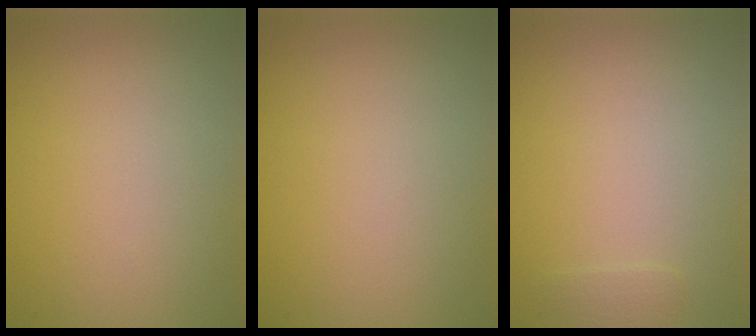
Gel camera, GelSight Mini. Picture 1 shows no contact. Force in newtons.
{"total": 0.0}
{"total": 0.7, "press": 0.7, "slide": 0.1}